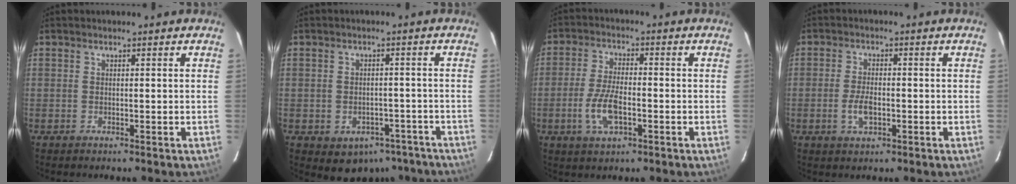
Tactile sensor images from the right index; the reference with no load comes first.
{"total": 9.7, "force": [-6.4, 6.6, 3.1], "torque": [-0.056, 0.025, -0.055]}
{"total": 7.8, "force": [-2.6, 3.2, 6.6], "torque": [-0.141, -0.003, -0.049]}
{"total": 4.4, "force": [-1.4, 2.1, 3.6], "torque": [-0.076, -0.002, -0.024]}